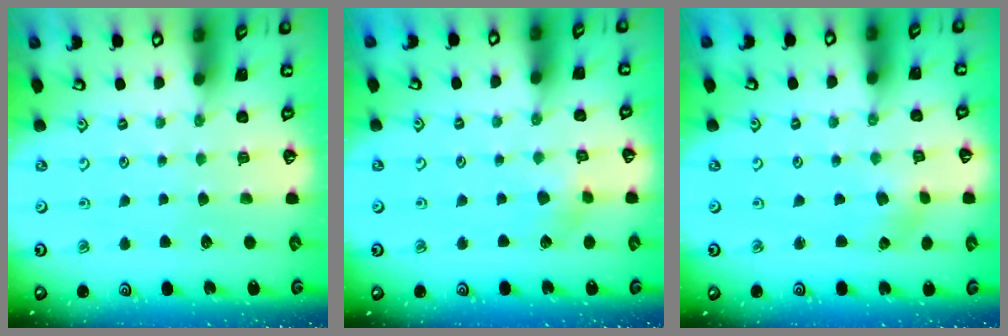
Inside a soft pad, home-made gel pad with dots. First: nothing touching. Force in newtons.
{"total": 3.6, "press": 3.6, "slide": 0.4}
{"total": 2.9, "press": 2.9, "slide": 0.4}